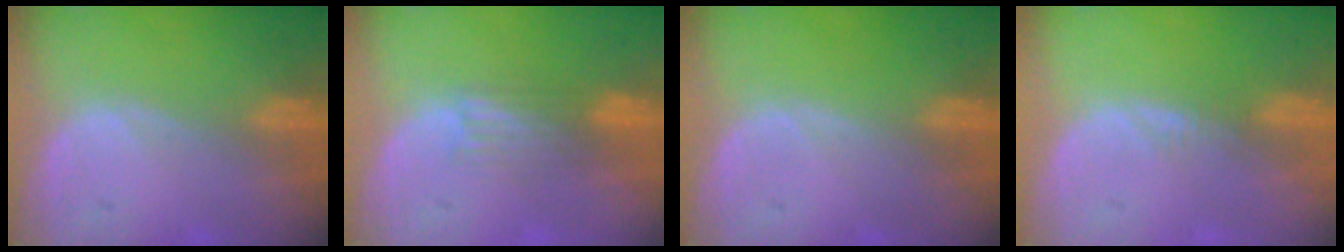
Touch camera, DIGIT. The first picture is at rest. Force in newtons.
{"total": 3.9, "press": 3.2, "slide": 2.2}
{"total": 0.0}
{"total": 0.8, "press": 0.8, "slide": 0.1}